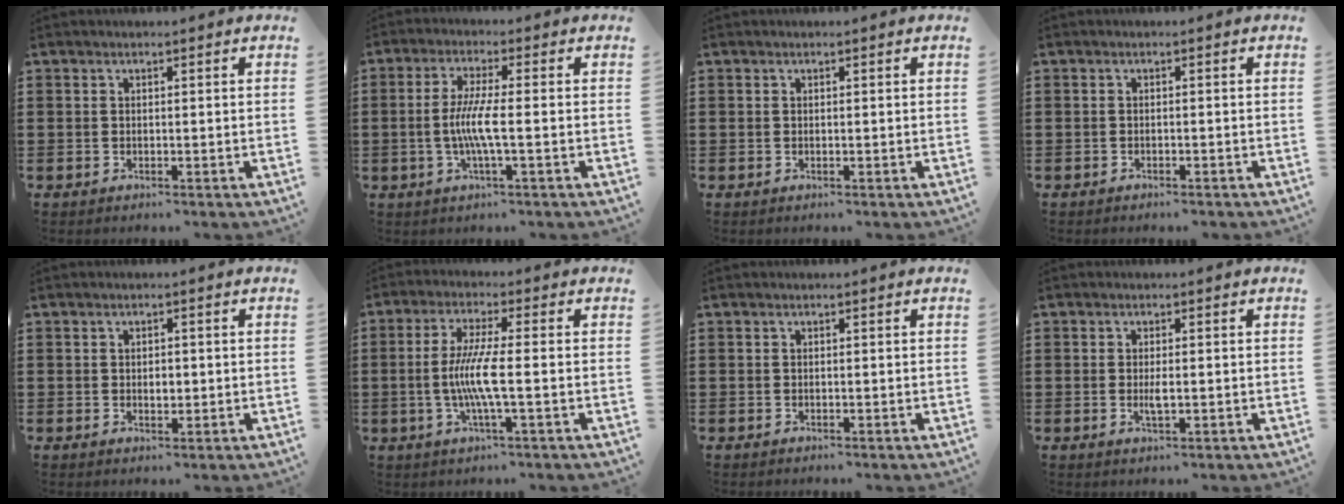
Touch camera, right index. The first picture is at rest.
{"total": 5.6, "force": [-0.9, 0.3, 5.5], "torque": [-0.121, -0.011, -0.027]}
{"total": 0.0}
{"total": 0.6, "force": [-0.5, 0.1, 0.1], "torque": [-0.004, -0.001, -0.011]}
{"total": 1.6, "force": [0.0, 0.9, 1.3], "torque": [-0.018, 0.002, -0.003]}
{"total": 7.0, "force": [-1.1, 0.4, 6.9], "torque": [-0.142, -0.013, -0.030]}
{"total": 0.0}
{"total": 1.8, "force": [-0.1, 0.6, 1.7], "torque": [-0.039, -0.003, -0.005]}